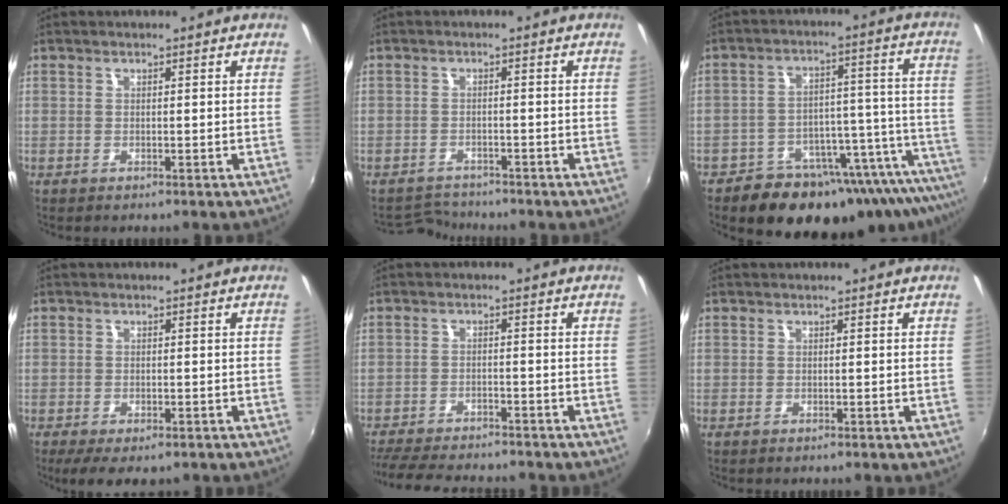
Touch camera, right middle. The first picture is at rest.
{"total": 3.3, "force": [-3.3, 0.6, -0.4], "torque": [-0.005, 0.003, -0.061]}
{"total": 22.9, "force": [-19.7, 7.9, 8.6], "torque": [-0.115, 0.017, -0.264]}
{"total": 5.0, "force": [-3.4, 2.0, 3.2], "torque": [-0.072, -0.022, -0.055]}
{"total": 12.6, "force": [-11.3, 2.3, 5.0], "torque": [-0.119, -0.019, -0.176]}
{"total": 0.0}